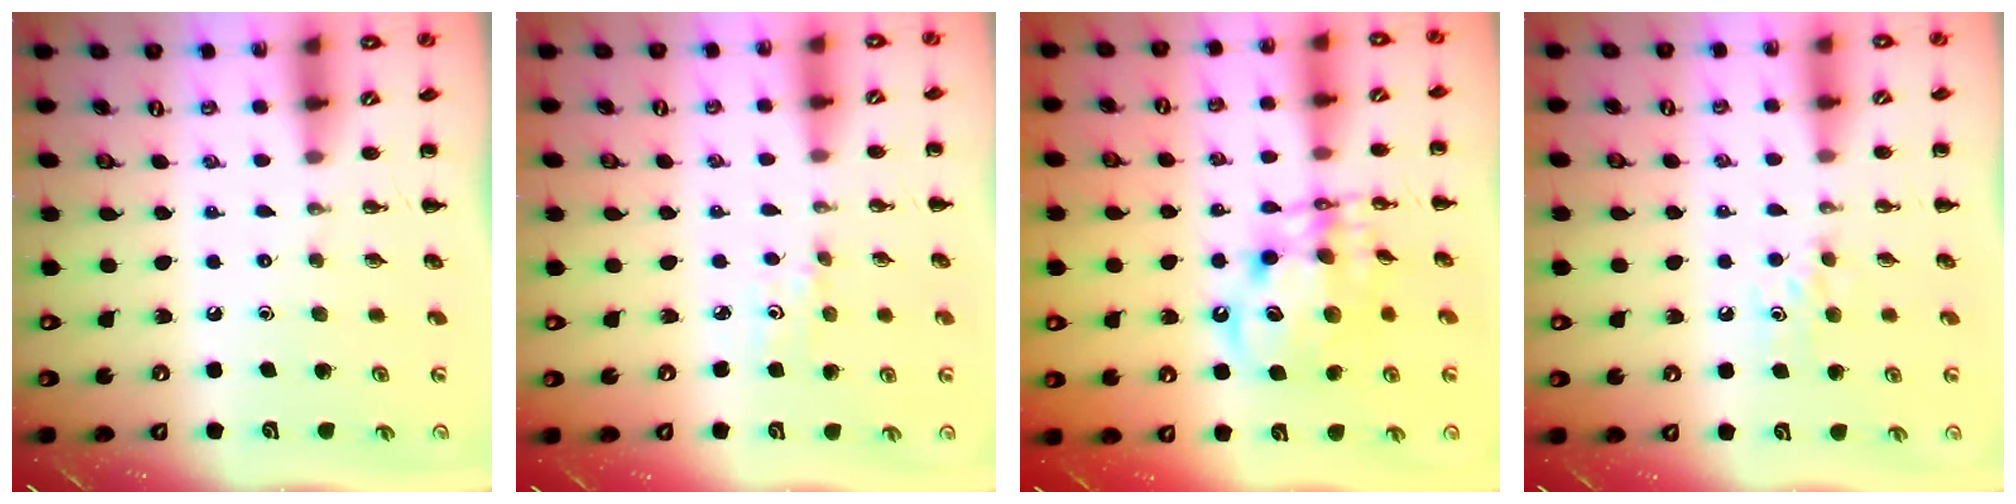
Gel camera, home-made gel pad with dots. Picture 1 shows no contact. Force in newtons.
{"total": 2.8, "press": 2.6, "slide": 0.9}
{"total": 13.2, "press": 12.7, "slide": 3.3}
{"total": 4.5, "press": 4.3, "slide": 1.5}